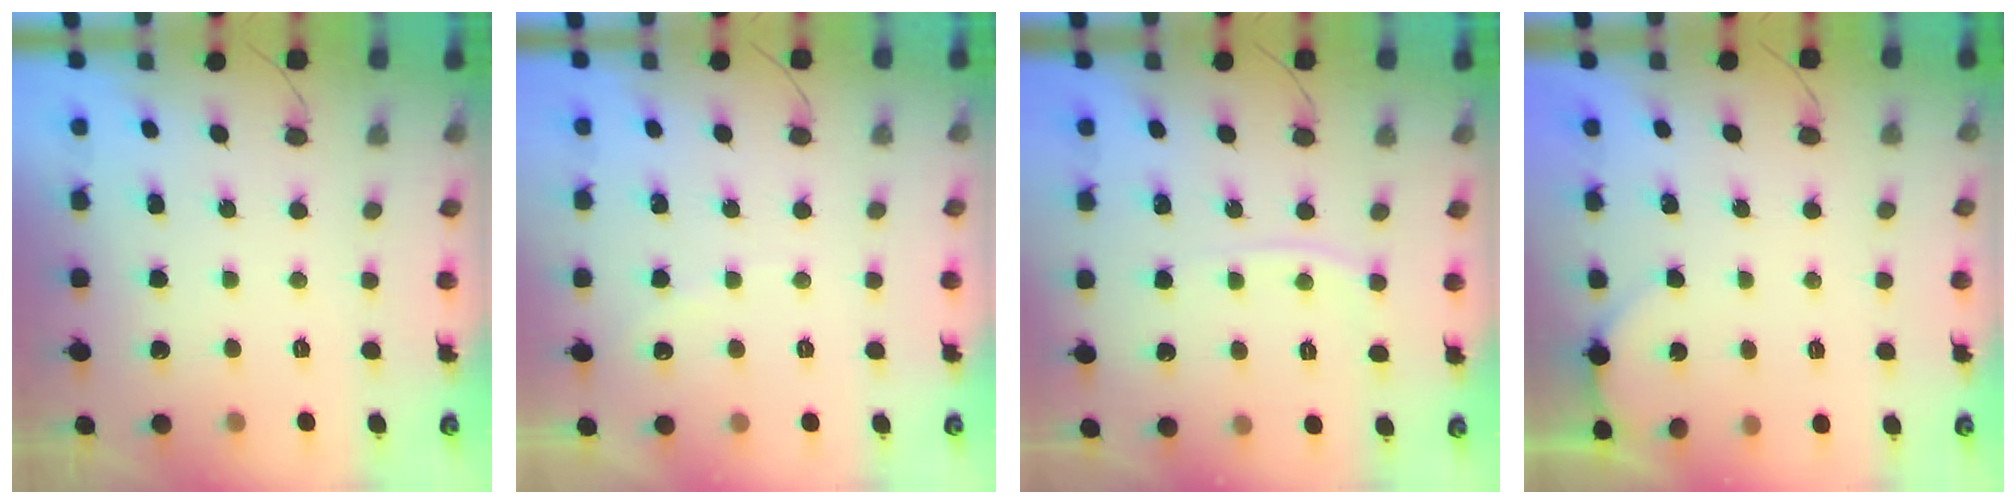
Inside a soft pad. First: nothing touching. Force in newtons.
{"total": 2.8, "press": 2.8, "slide": 0.5}
{"total": 4.3, "press": 4.3, "slide": 0.2}
{"total": 1.0, "press": 1.0, "slide": 0.1}